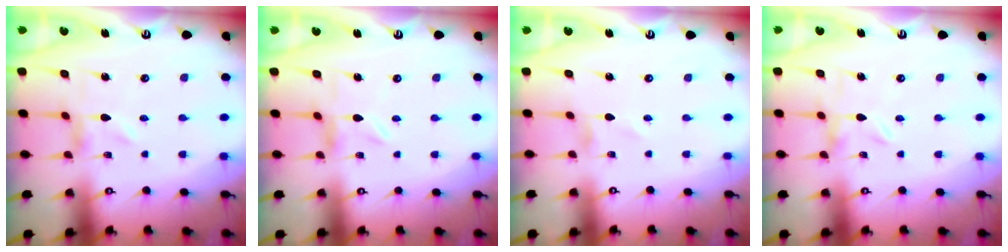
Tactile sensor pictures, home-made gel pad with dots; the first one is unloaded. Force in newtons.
{"total": 1.0, "press": 1.0, "slide": 0.3}
{"total": 0.0}
{"total": 0.0}